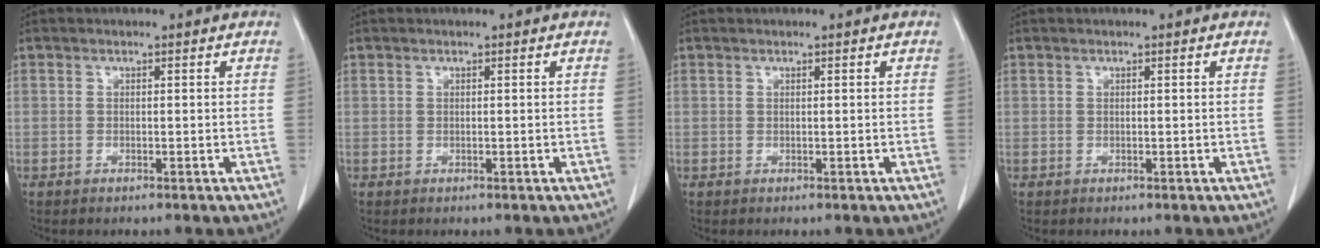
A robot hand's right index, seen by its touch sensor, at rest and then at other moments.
{"total": 0.0}
{"total": 0.0}
{"total": 0.0}